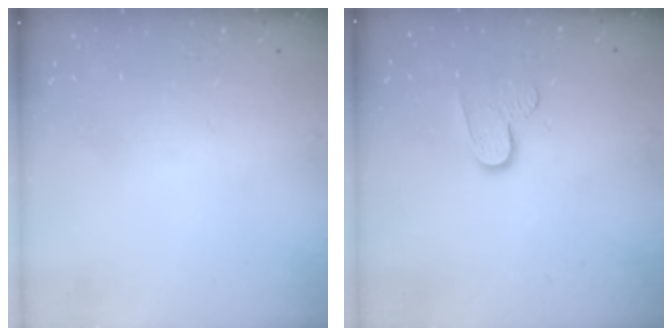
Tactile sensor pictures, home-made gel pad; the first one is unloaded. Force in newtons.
{"total": 6.9, "press": 6.9, "slide": 0.2}